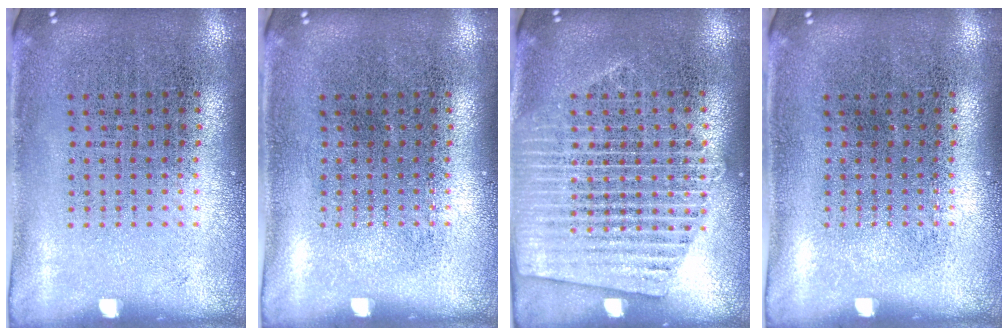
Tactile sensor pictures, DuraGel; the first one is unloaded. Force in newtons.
{"total": 0.0}
{"total": 1.8, "press": 1.7, "slide": 0.3}
{"total": 0.0}